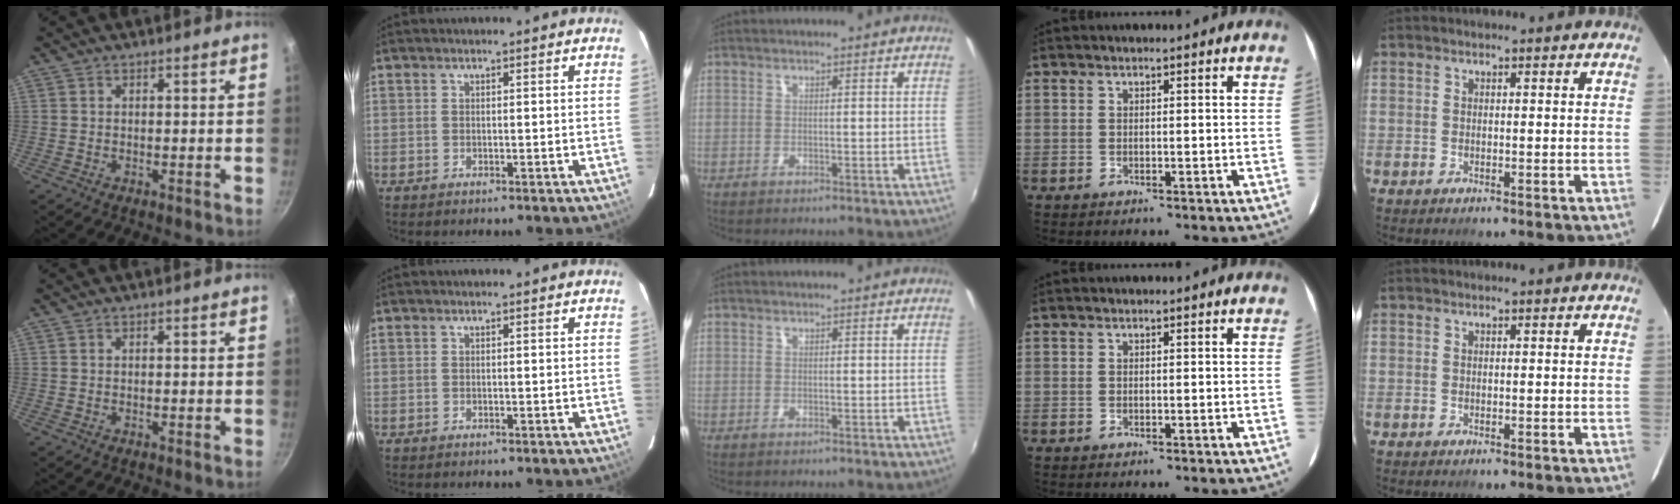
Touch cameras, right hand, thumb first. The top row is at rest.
{}